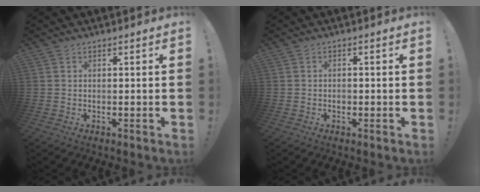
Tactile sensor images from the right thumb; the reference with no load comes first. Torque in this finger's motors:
{"motor_torque": [0.34, -0.30, 0.28, -0.29, 0.00]}